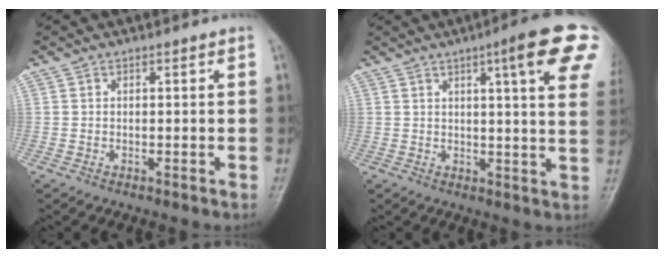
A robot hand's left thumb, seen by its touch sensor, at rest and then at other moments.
{"total": 14.4, "force": [6.7, 2.1, 12.5], "torque": [-0.141, -0.019, 0.076]}